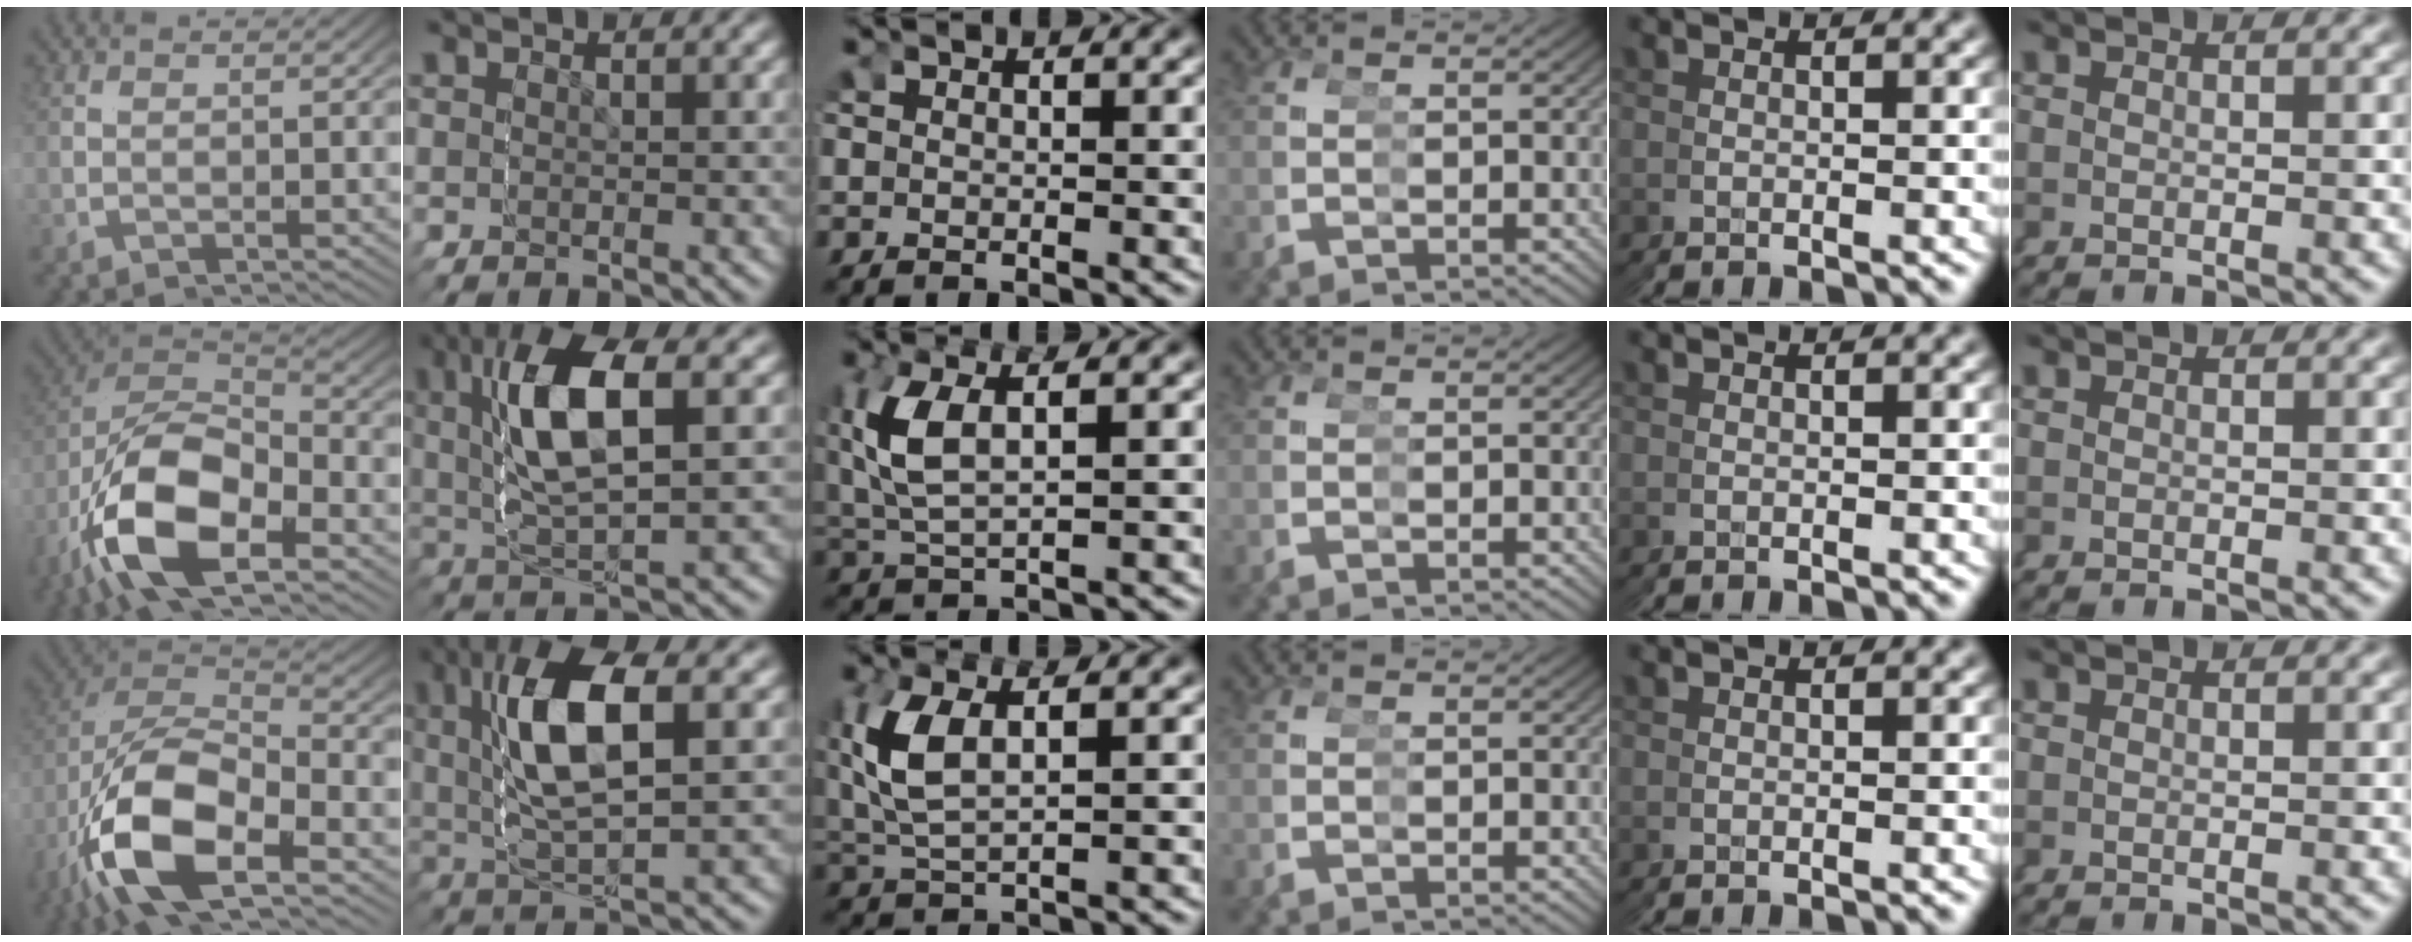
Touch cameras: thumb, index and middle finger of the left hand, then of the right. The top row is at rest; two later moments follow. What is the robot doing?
{"motion": "grasp_and_lifting", "object": "markers"}